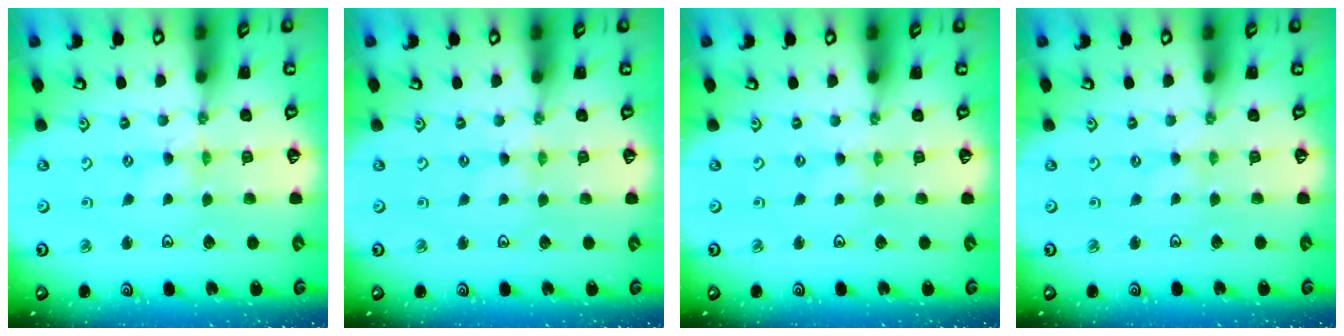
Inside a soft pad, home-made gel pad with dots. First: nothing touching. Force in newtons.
{"total": 1.2, "press": 1.2, "slide": 0.3}
{"total": 0.0}
{"total": 0.0}